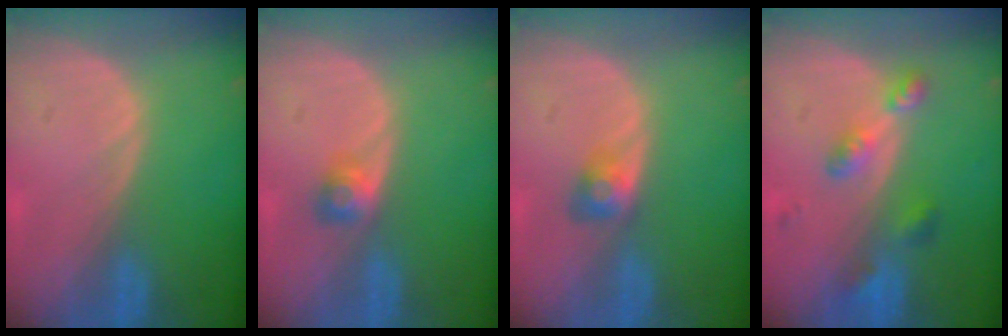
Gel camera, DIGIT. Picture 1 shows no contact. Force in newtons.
{"total": 2.6, "press": 2.3, "slide": 1.1}
{"total": 2.9, "press": 2.5, "slide": 1.4}
{"total": 5.3, "press": 4.7, "slide": 2.5}